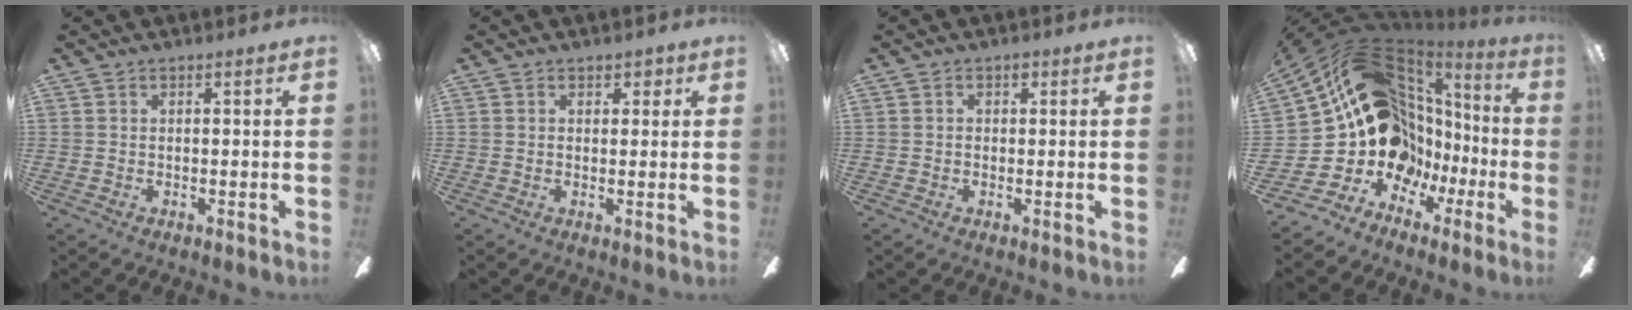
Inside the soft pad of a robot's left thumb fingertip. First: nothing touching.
{"total": 2.2, "force": [0.8, 1.9, 0.9], "torque": [-0.003, 0.002, 0.011]}
{"total": 1.6, "force": [0.0, 1.2, 0.9], "torque": [-0.012, 0.005, -0.003]}
{"total": 19.8, "force": [5.7, 15.6, 10.9], "torque": [-0.203, -0.065, 0.142]}